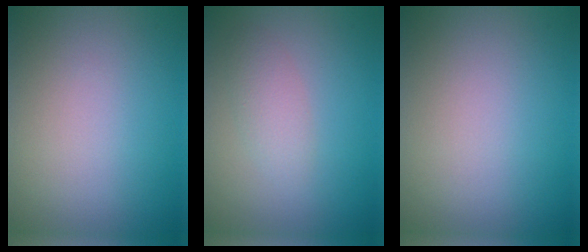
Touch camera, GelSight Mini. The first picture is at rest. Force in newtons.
{"total": 1.8, "press": 1.8, "slide": 0.1}
{"total": 0.0}